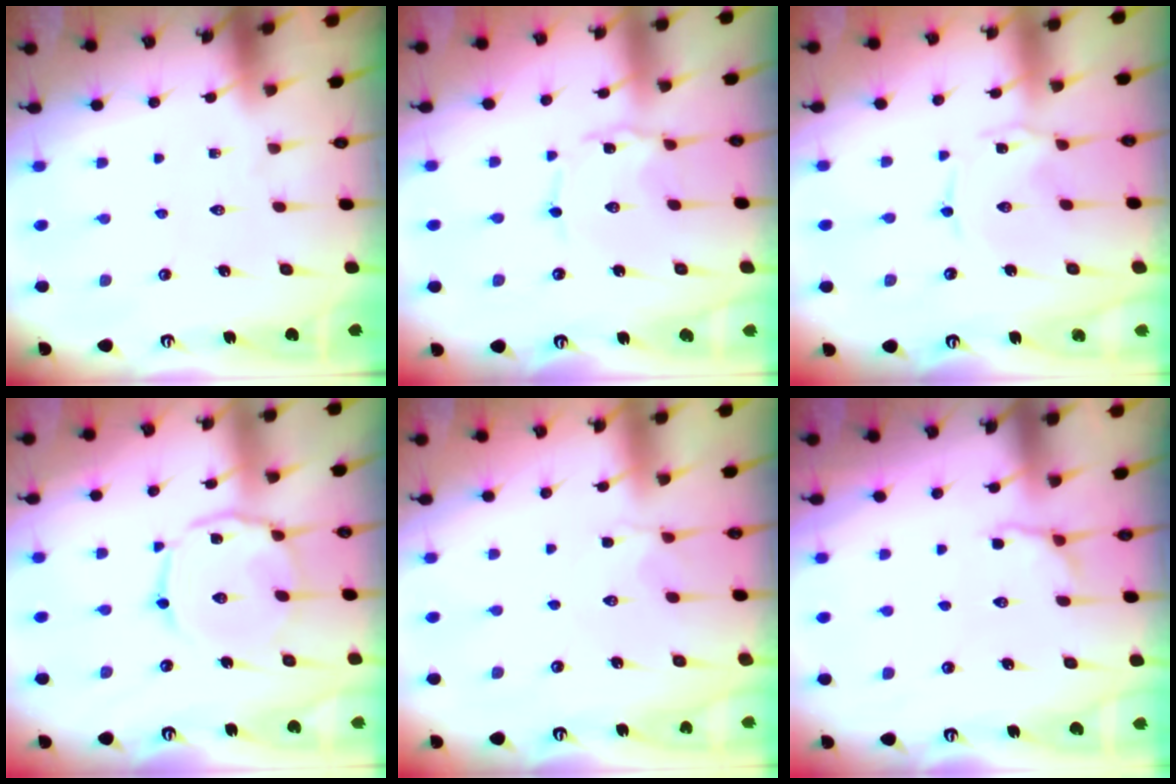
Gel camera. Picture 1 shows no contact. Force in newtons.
{"total": 1.5, "press": 1.5, "slide": 0.1}
{"total": 0.0}
{"total": 8.0, "press": 8.0, "slide": 0.6}
{"total": 2.2, "press": 2.1, "slide": 0.7}
{"total": 4.3, "press": 3.7, "slide": 2.2}